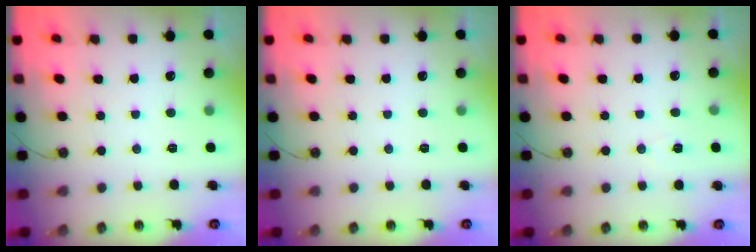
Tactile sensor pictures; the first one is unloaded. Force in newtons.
{"total": 0.0}
{"total": 5.8, "press": 3.8, "slide": 4.4}